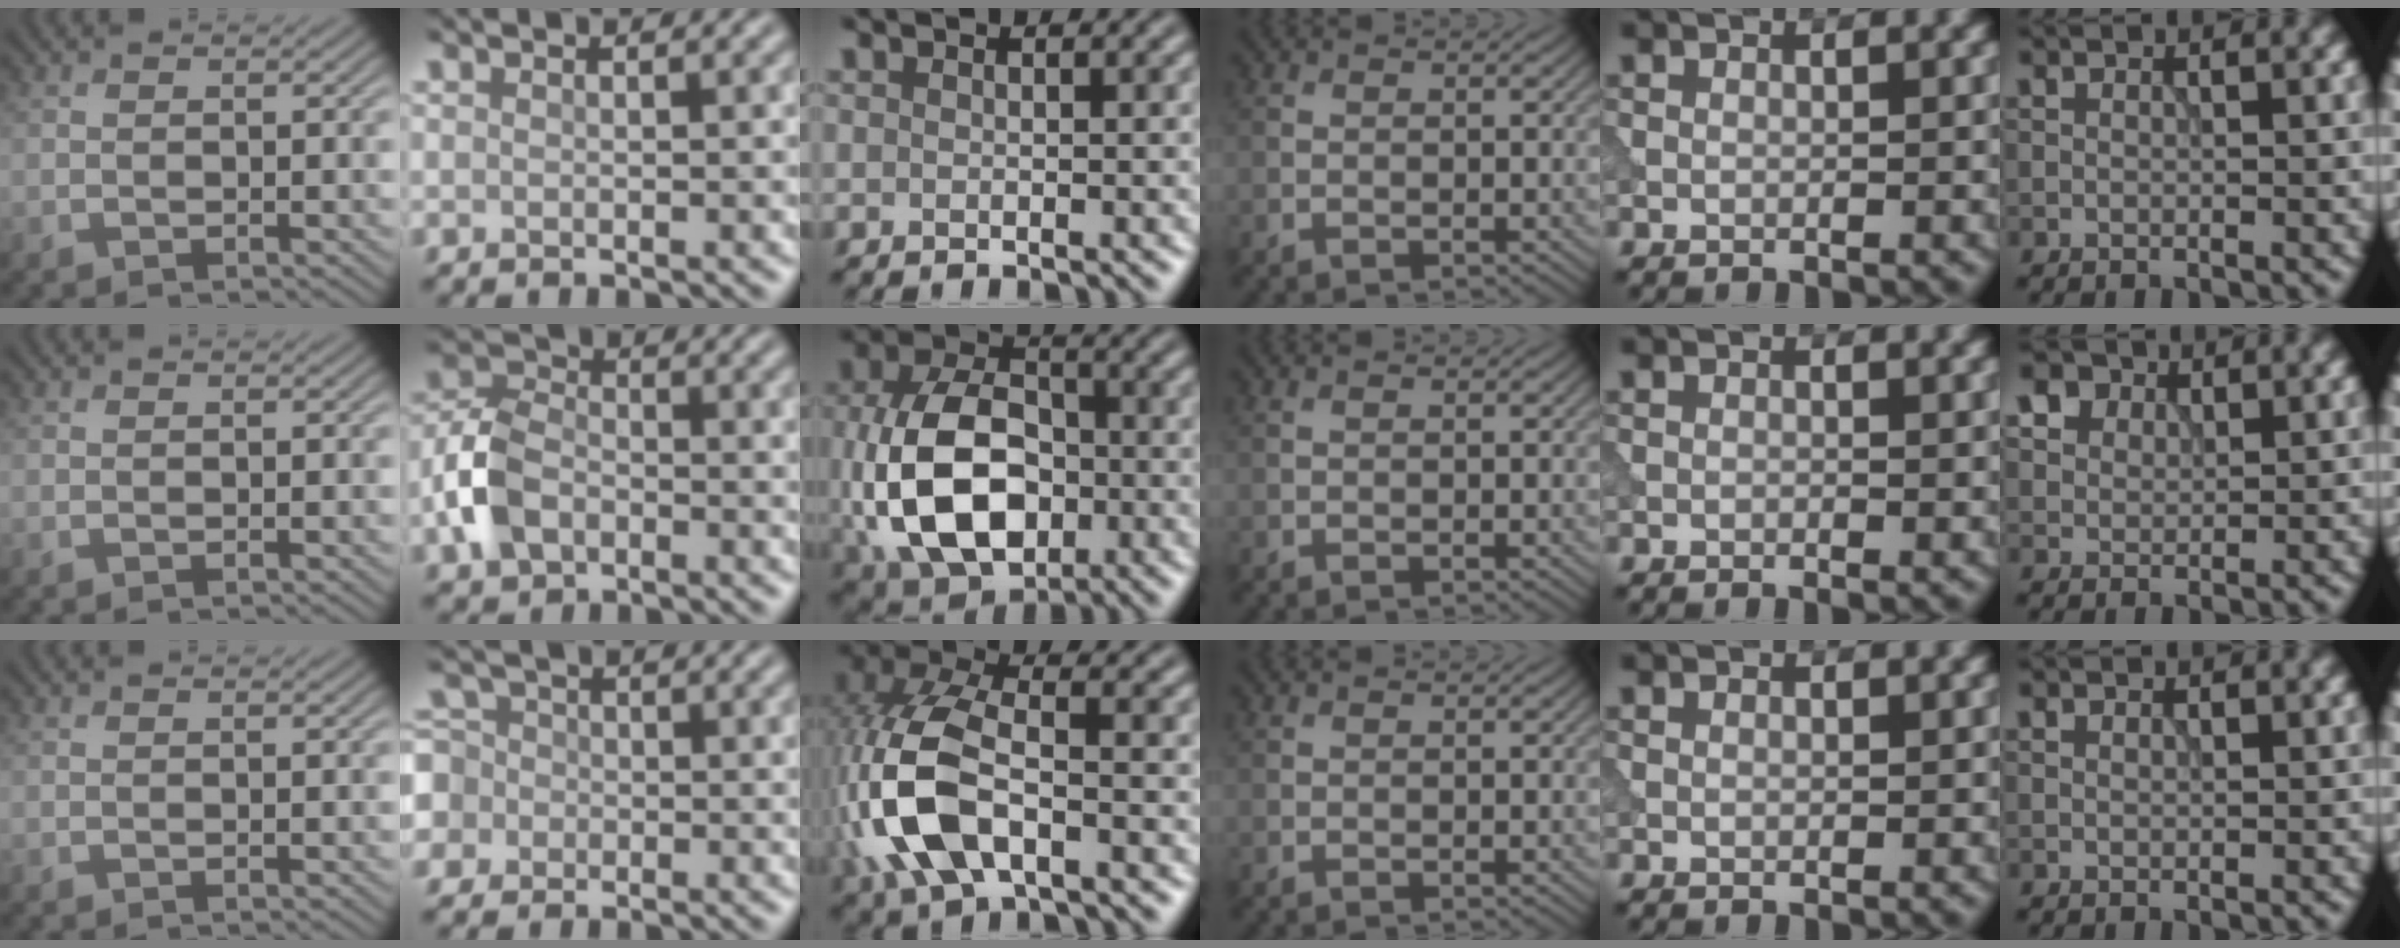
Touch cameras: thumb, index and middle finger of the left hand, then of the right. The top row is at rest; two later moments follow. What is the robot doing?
{"motion": "insert", "object": "power adapter"}